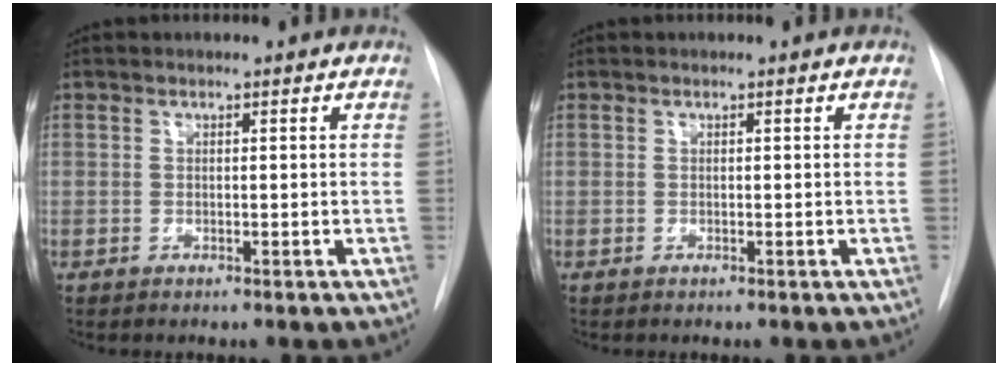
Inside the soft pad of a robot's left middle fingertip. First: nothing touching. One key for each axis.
{"total": 0.0}